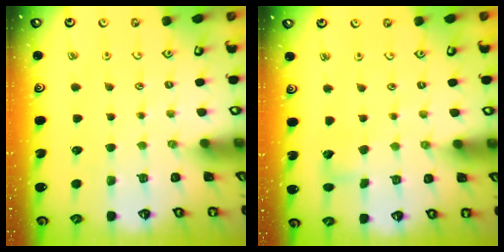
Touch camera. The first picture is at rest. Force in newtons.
{"total": 3.7, "press": 3.7, "slide": 0.3}